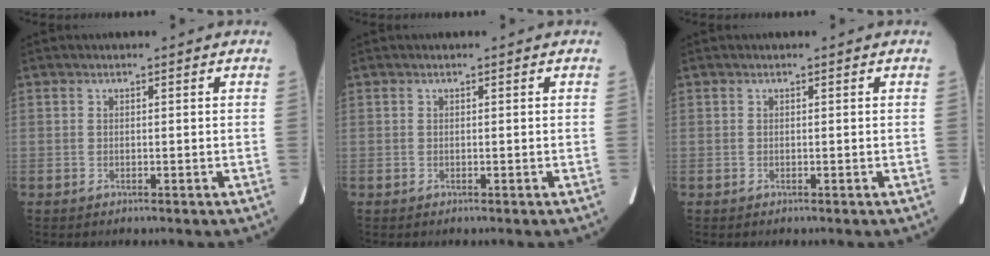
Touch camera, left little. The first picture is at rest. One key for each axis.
{"total": 0.0}
{"total": 0.0}